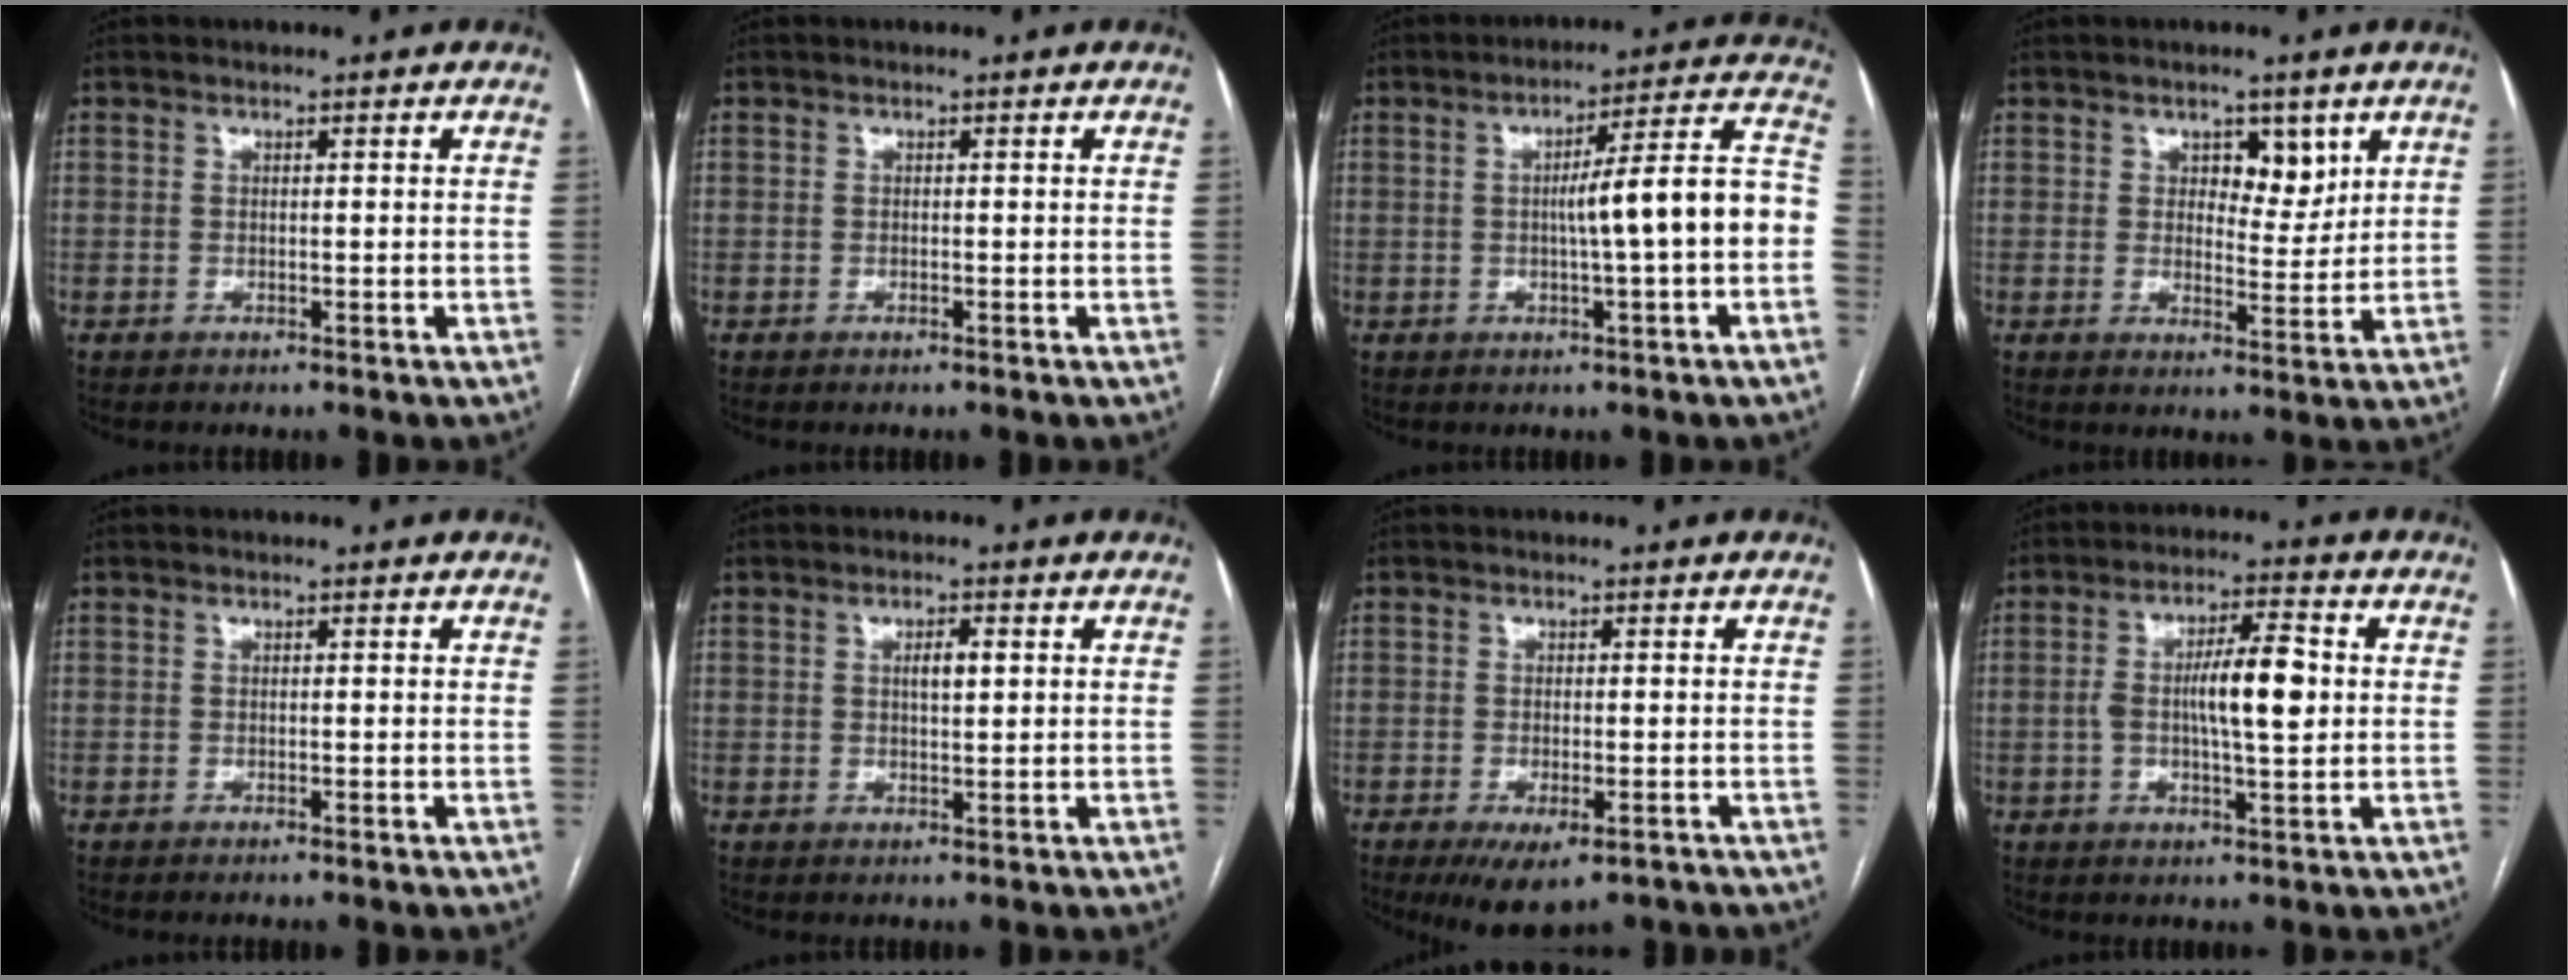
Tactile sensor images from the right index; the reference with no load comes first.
{"total": 0.0}
{"total": 11.6, "force": [-1.5, 0.1, 11.5], "torque": [-0.157, 0.031, -0.022]}
{"total": 5.0, "force": [2.5, 2.8, 3.3], "torque": [-0.038, -0.001, 0.038]}
{"total": 0.0}
{"total": 2.5, "force": [0.6, 0.8, 2.2], "torque": [-0.038, 0.002, 0.011]}
{"total": 6.7, "force": [-4.4, 2.5, 4.5], "torque": [-0.068, -0.012, -0.064]}
{"total": 9.2, "force": [0.2, 1.8, 9.0], "torque": [-0.159, 0.012, 0.001]}